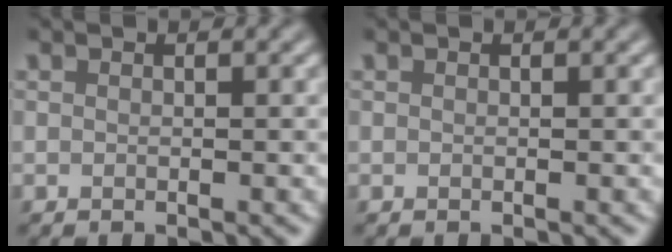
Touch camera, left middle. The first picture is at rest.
{"total": 0.0}